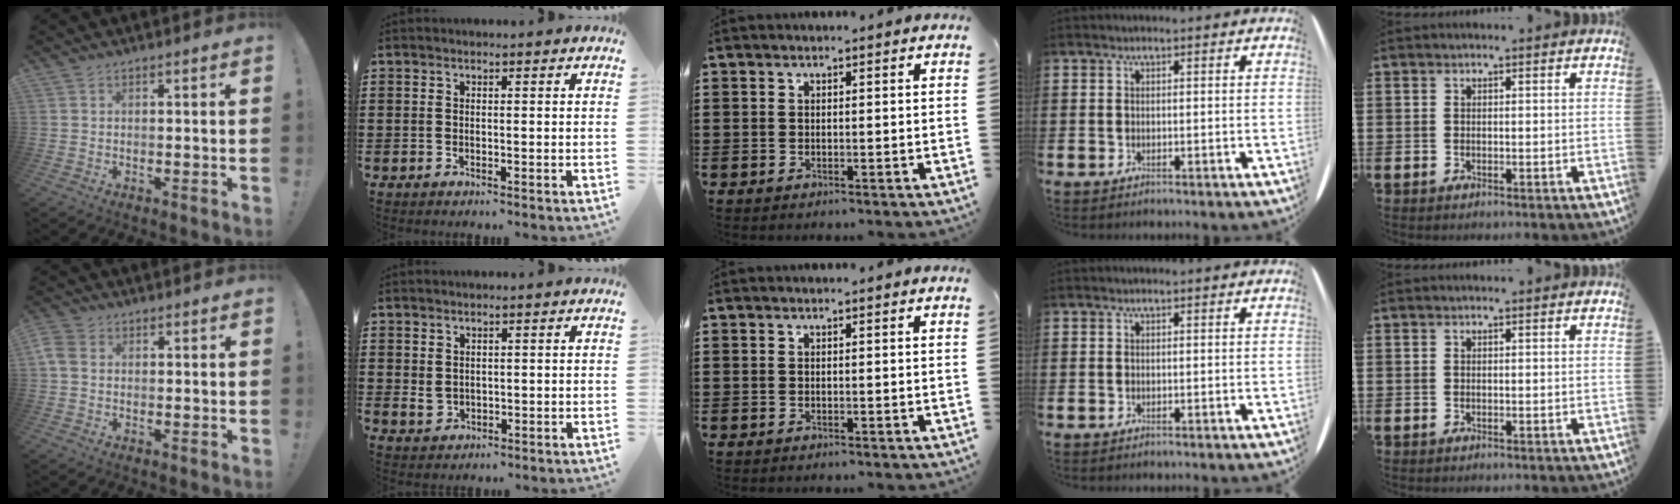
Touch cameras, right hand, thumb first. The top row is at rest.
{"thumb": {"total": 4.5, "force": [0.5, 3.5, 2.9], "torque": [-0.069, 0.006, 0.011]}, "index": {"total": 1.9, "force": [0.6, 1.4, 1.1], "torque": [-0.023, 0.003, 0.013]}}